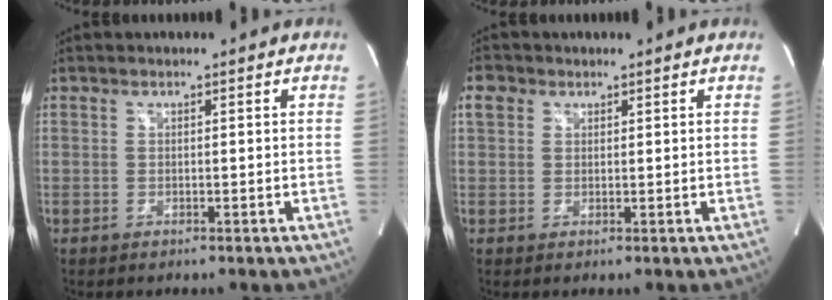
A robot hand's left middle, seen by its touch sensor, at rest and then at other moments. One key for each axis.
{"total": 2.7, "fx": 1.4, "fy": 2.1, "fz": 0.8, "tx": -0.019, "ty": 0.013, "tz": 0.024}